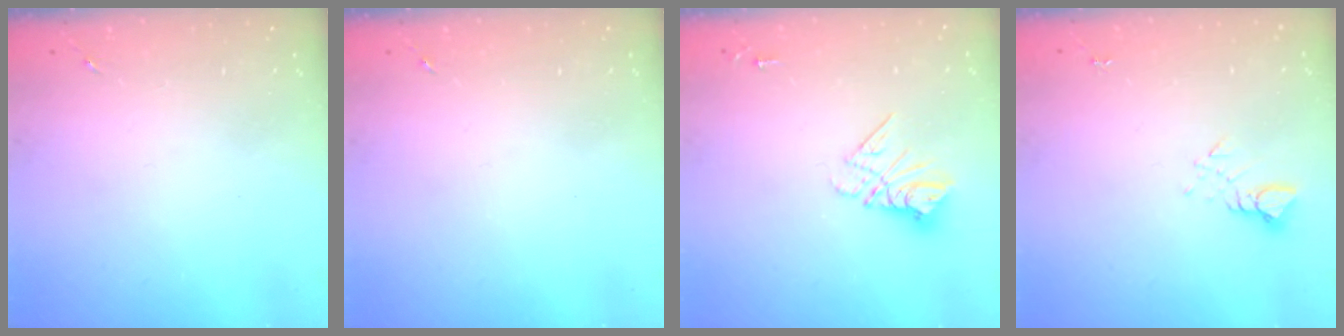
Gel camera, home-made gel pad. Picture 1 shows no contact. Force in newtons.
{"total": 0.0}
{"total": 9.8, "press": 9.7, "slide": 0.8}
{"total": 3.9, "press": 3.9, "slide": 0.3}